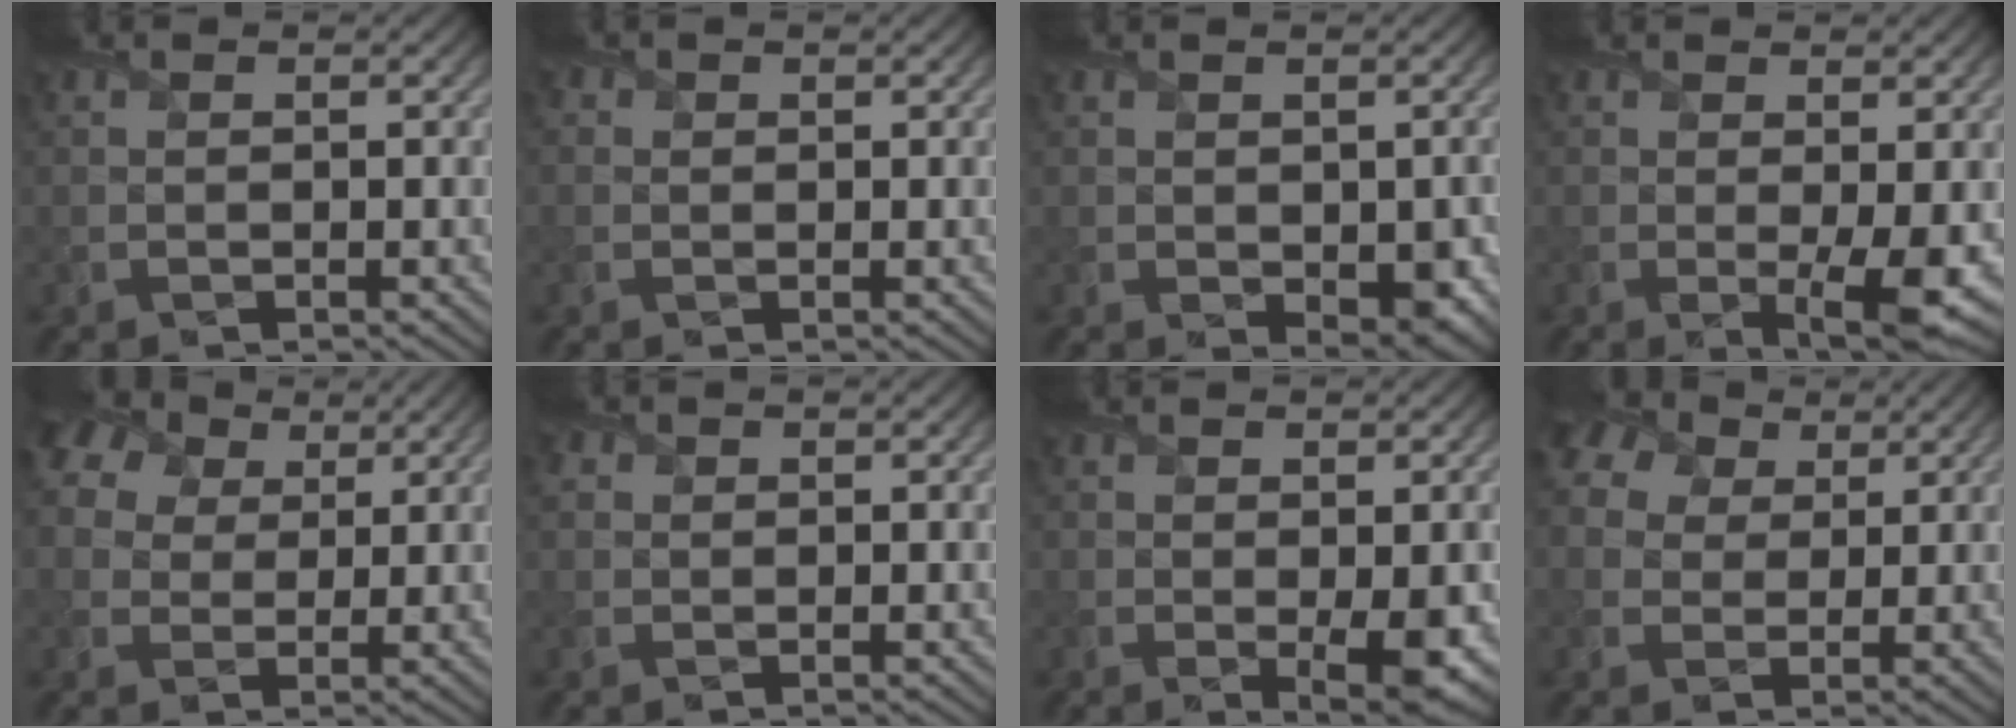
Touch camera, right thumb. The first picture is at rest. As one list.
[{"total": 1.0, "force": [0.2, 1.0, 0.1], "torque": [0.000, -0.001, 0.002]}, {"total": 4.3, "force": [-0.8, 2.7, 3.2], "torque": [-0.055, -0.022, 0.002]}, {"total": 3.9, "force": [-0.2, 0.8, 3.8], "torque": [-0.068, -0.011, 0.000]}, {"total": 9.7, "force": [5.1, 6.7, 4.8], "torque": [-0.149, 0.037, 0.076]}, {"total": 1.6, "force": [0.7, 1.4, 0.3], "torque": [-0.011, 0.002, 0.013]}, {"total": 3.7, "force": [-0.4, 1.3, 3.4], "torque": [-0.059, -0.012, -0.001]}, {"total": 8.2, "force": [4.2, 5.7, 4.1], "torque": [-0.130, 0.028, 0.060]}]